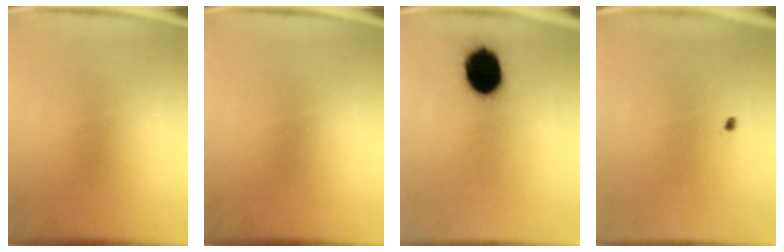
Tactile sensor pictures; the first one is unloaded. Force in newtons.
{"total": 0.0}
{"total": 11.6}
{"total": 0.6}